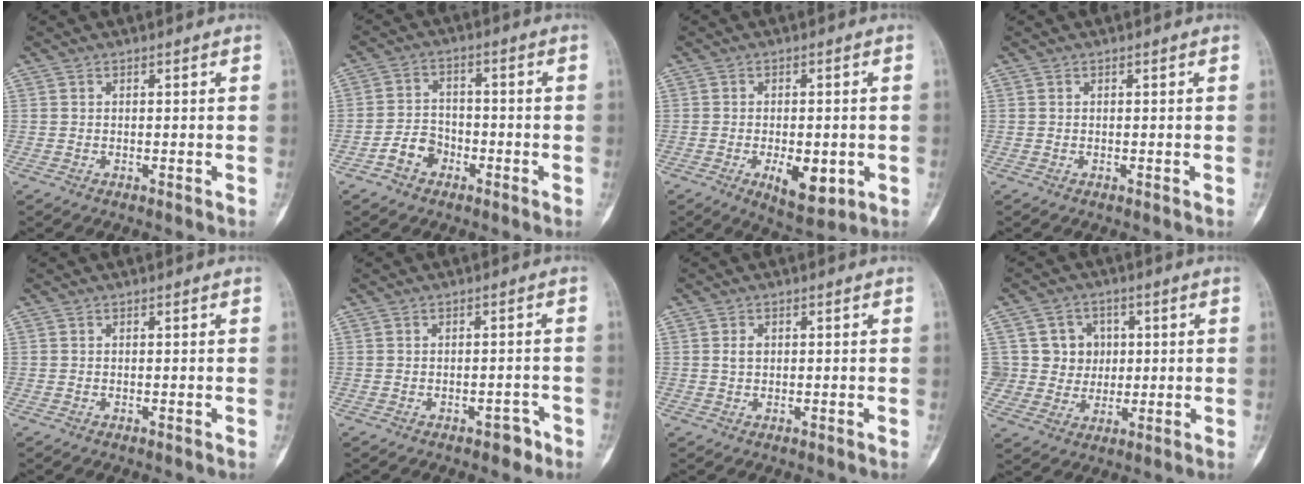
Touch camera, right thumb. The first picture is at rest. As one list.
[{"total": 5.5, "force": [-2.8, 4.1, 2.3], "torque": [-0.026, 0.029, -0.054]}, {"total": 8.3, "force": [-2.4, 3.9, 7.0], "torque": [-0.095, -0.007, -0.024]}, {"total": 0.0}, {"total": 0.0}, {"total": 2.5, "force": [-1.7, 1.4, 1.3], "torque": [-0.008, 0.015, -0.019]}, {"total": 1.6, "force": [0.3, 1.1, 1.1], "torque": [-0.018, 0.002, 0.007]}, {"total": 8.7, "force": [1.8, 8.3, 1.6], "torque": [0.020, 0.005, 0.033]}]